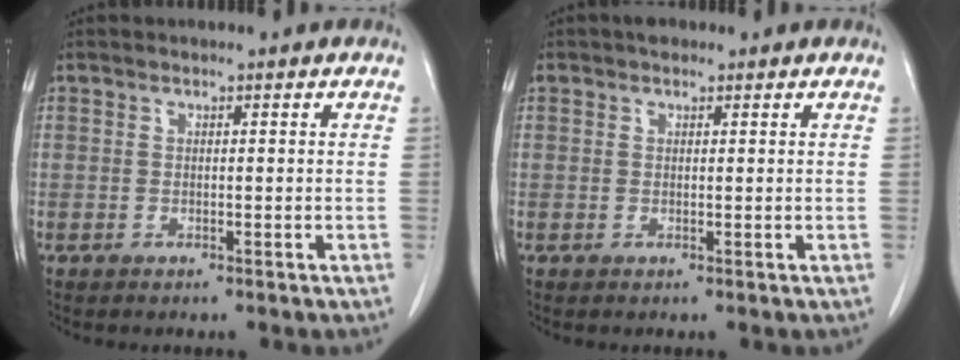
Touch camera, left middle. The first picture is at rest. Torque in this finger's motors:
{"motor_torque": [0.18, -0.11, -0.05, 0.01]}